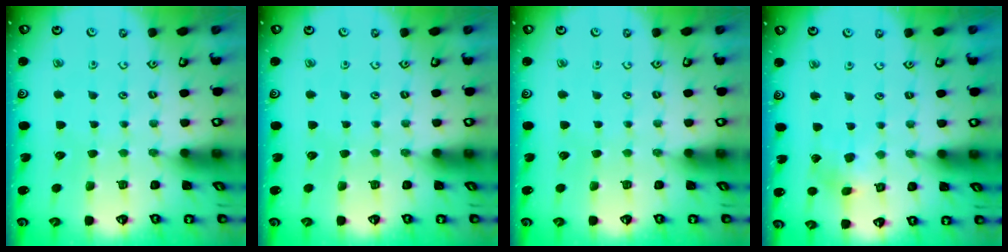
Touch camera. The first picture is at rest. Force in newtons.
{"total": 0.0}
{"total": 0.0}
{"total": 4.3, "press": 4.3, "slide": 0.5}